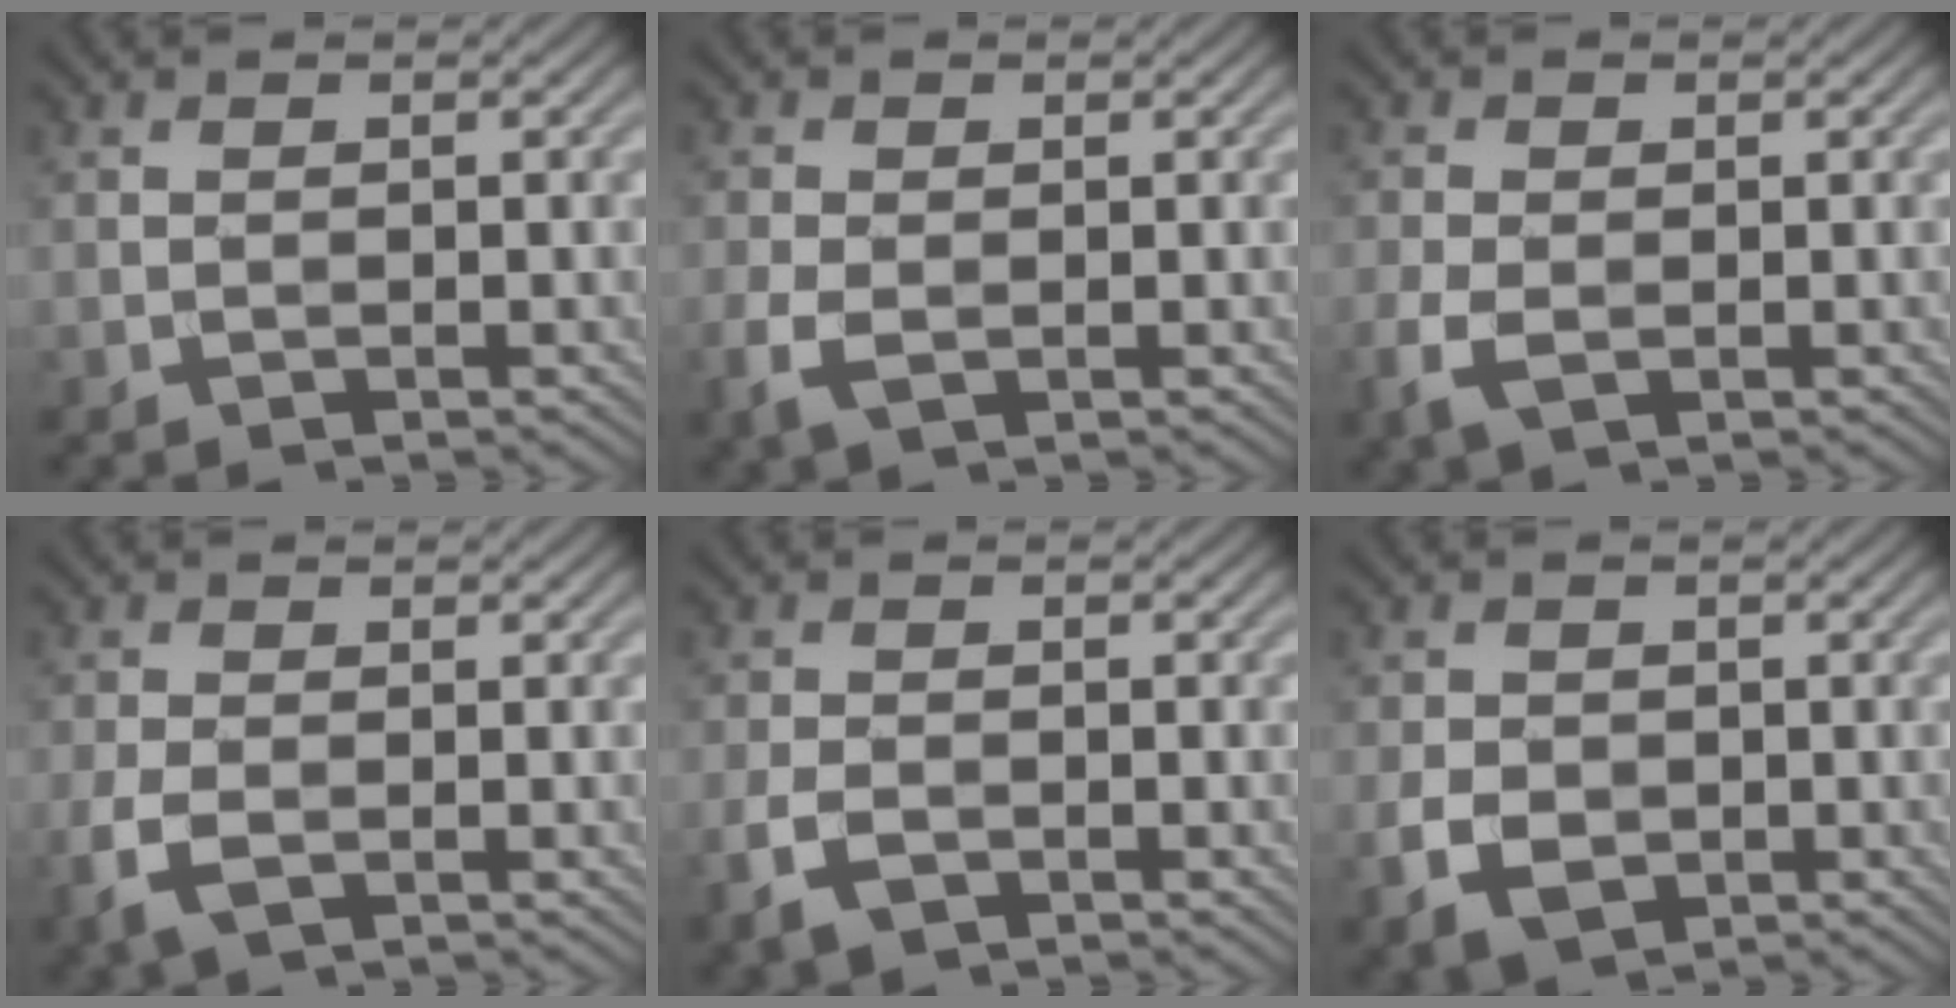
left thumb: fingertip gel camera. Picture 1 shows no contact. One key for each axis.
{"total": 2.8, "fx": -0.8, "fy": 1.7, "fz": 2.1, "tx": -0.064, "ty": -0.006, "tz": -0.019}
{"total": 3.1, "fx": -0.9, "fy": 2.0, "fz": 2.3, "tx": -0.068, "ty": -0.005, "tz": -0.022}
{"total": 3.5, "fx": -1.2, "fy": 1.9, "fz": 2.7, "tx": -0.075, "ty": -0.007, "tz": -0.027}
{"total": 2.9, "fx": -1.5, "fy": 1.6, "fz": 2.0, "tx": -0.048, "ty": -0.007, "tz": -0.033}
{"total": 4.0, "fx": -1.1, "fy": 3.0, "fz": 2.3, "tx": -0.054, "ty": -0.011, "tz": -0.023}